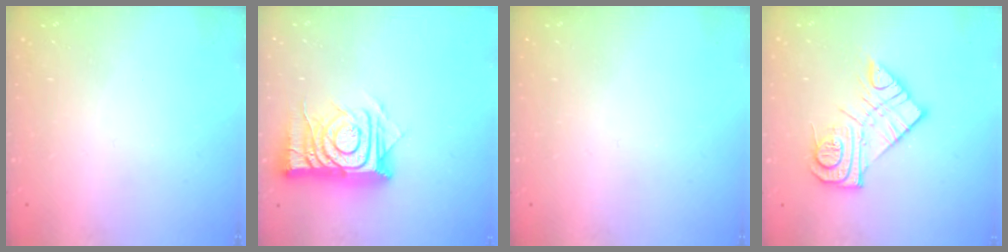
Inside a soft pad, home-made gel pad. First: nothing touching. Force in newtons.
{"total": 15.5, "press": 15.4, "slide": 1.2}
{"total": 0.0}
{"total": 14.1, "press": 14.1, "slide": 1.0}